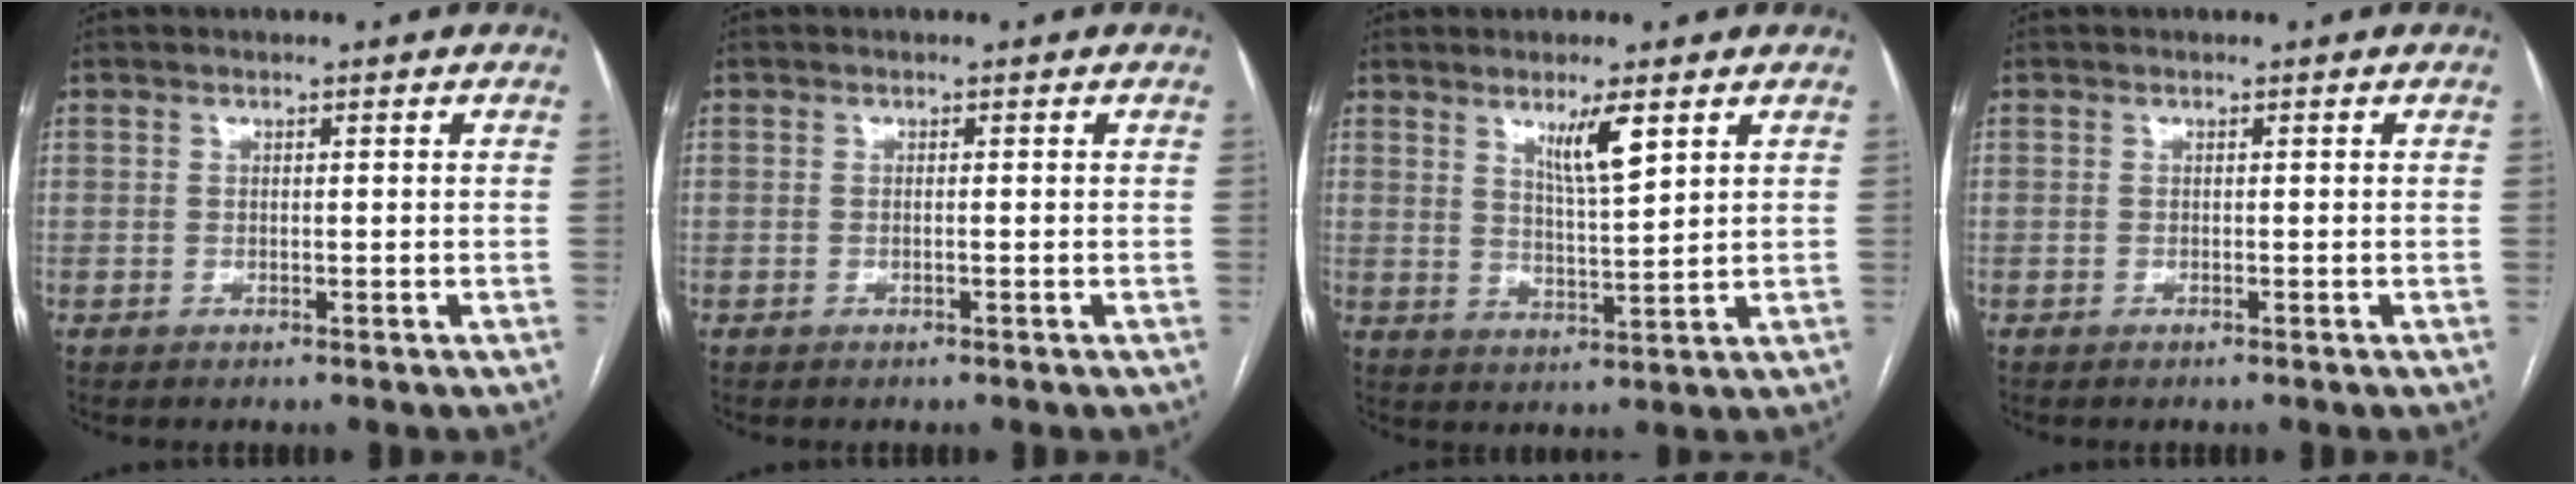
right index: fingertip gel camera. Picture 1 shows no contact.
{"total": 0.0}
{"total": 5.6, "force": [3.2, 0.2, 4.6], "torque": [-0.082, -0.012, 0.059]}
{"total": 0.0}